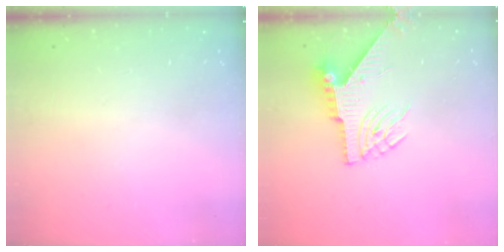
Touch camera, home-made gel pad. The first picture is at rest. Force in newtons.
{"total": 6.1, "press": 6.0, "slide": 0.7}